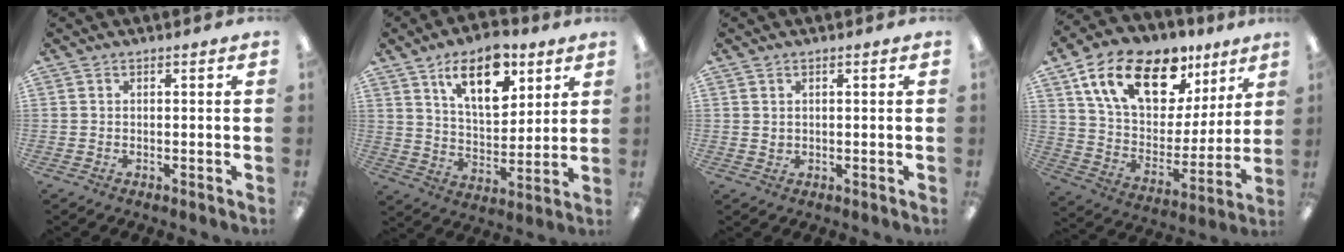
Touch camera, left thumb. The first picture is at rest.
{"total": 15.4, "force": [9.0, 7.5, 10.0], "torque": [-0.147, -0.032, 0.152]}
{"total": 1.0, "force": [0.6, 0.8, 0.2], "torque": [0.003, -0.001, 0.009]}
{"total": 20.0, "force": [12.1, 11.0, 11.4], "torque": [-0.206, -0.057, 0.218]}